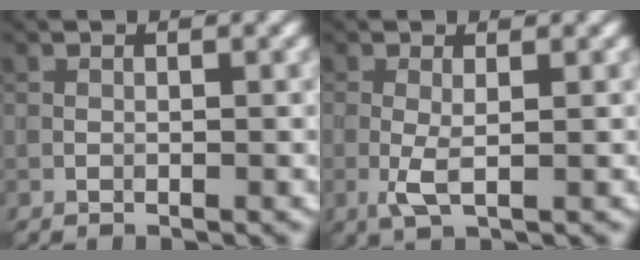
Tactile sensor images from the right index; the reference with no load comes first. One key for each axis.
{"total": 2.0, "fx": -0.2, "fy": 0.4, "fz": 2.0, "tx": -0.045, "ty": -0.002, "tz": -0.007}